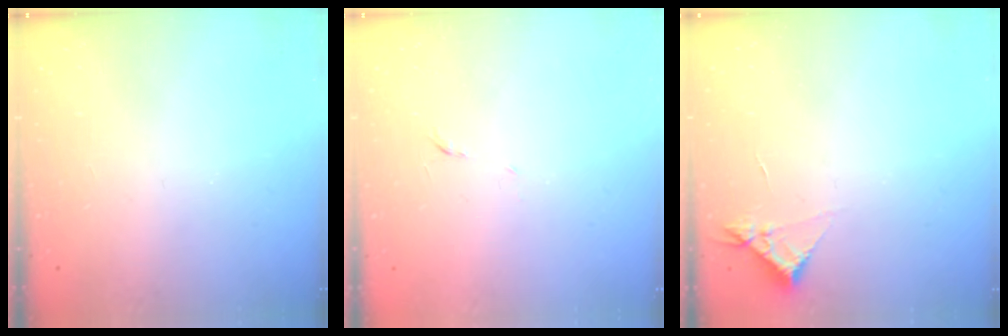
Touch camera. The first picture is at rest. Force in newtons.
{"total": 3.9, "press": 3.8, "slide": 0.9}
{"total": 3.1, "press": 3.1, "slide": 0.5}